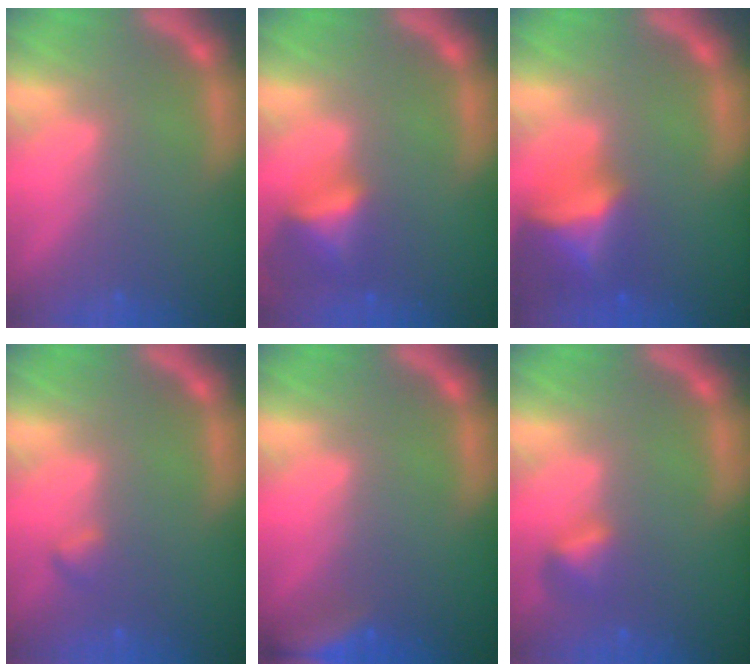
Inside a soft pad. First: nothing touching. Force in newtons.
{"total": 4.0}
{"total": 6.4}
{"total": 0.9}
{"total": 5.5}
{"total": 1.9}